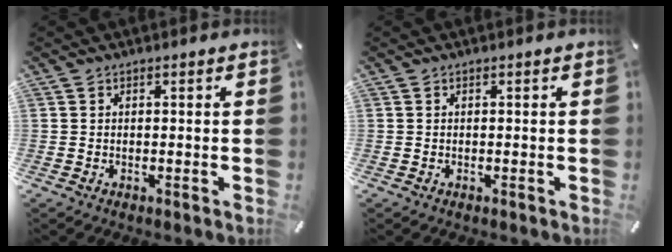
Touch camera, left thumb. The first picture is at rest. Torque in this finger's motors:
{"motor_torque": [-0.19, 0.12, -0.10, 0.01, -0.01]}